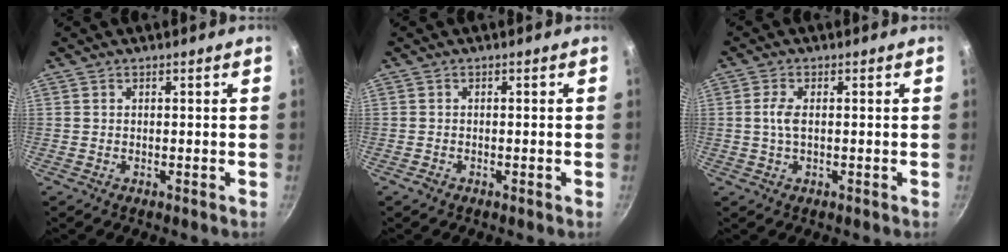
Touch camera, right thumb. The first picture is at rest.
{"total": 0.8, "force": [-0.5, 0.3, 0.5], "torque": [-0.016, 0.005, -0.011]}
{"total": 3.2, "force": [0.1, 1.5, 2.8], "torque": [-0.064, 0.004, 0.000]}